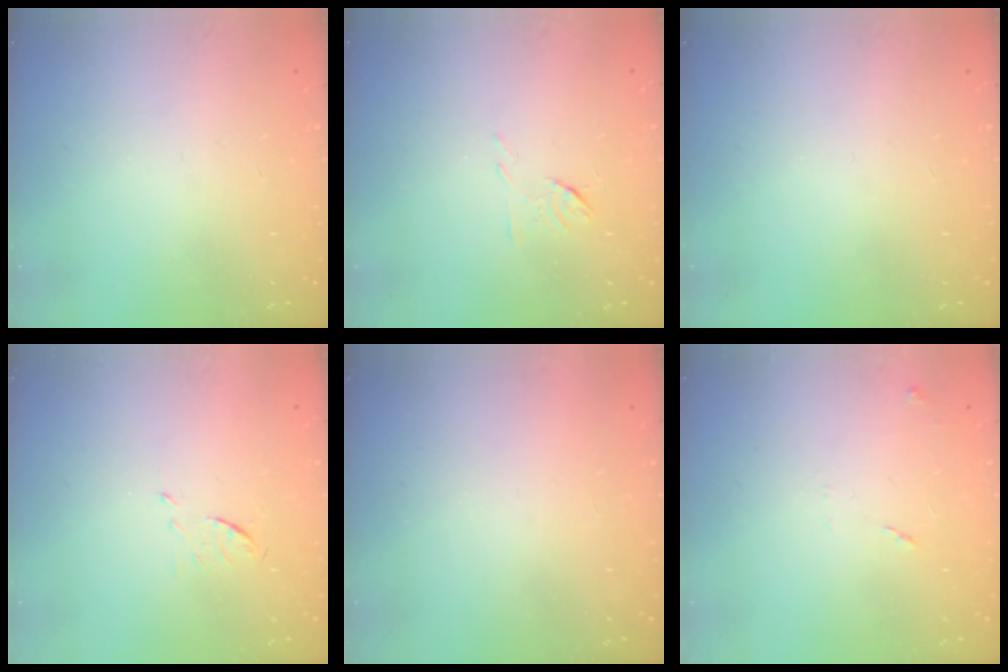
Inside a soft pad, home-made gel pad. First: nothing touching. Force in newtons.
{"total": 5.3, "press": 5.2, "slide": 1.0}
{"total": 0.0}
{"total": 5.2, "press": 5.1, "slide": 0.8}
{"total": 1.6, "press": 1.6, "slide": 0.1}
{"total": 5.7, "press": 5.7, "slide": 0.7}